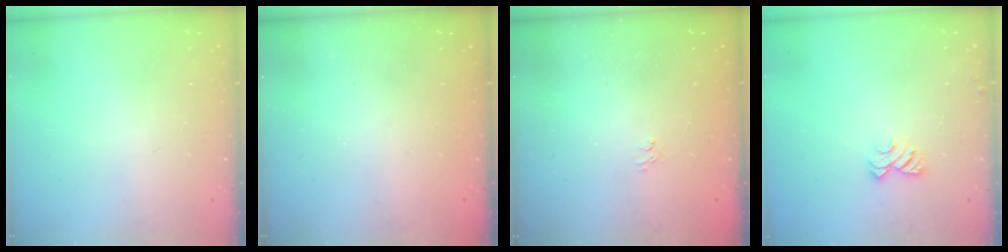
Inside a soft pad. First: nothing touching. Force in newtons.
{"total": 2.3, "press": 2.1, "slide": 0.8}
{"total": 1.4, "press": 0.7, "slide": 1.1}
{"total": 5.1, "press": 5.1, "slide": 0.4}